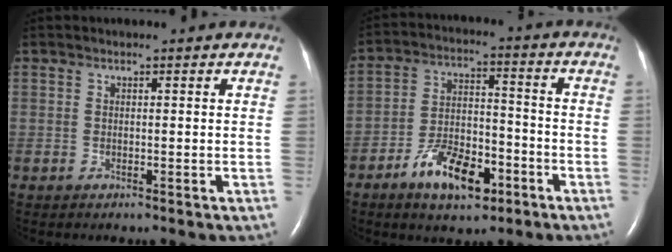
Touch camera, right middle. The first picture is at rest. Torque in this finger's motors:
{"motor_torque": [1.11, -1.02, 0.36, 0.12]}